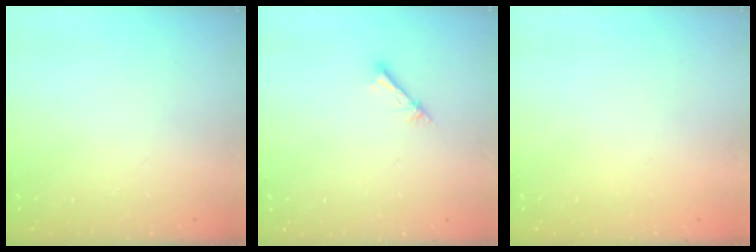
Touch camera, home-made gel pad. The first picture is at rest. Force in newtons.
{"total": 1.6, "press": 1.6, "slide": 0.2}
{"total": 0.8, "press": 0.7, "slide": 0.3}